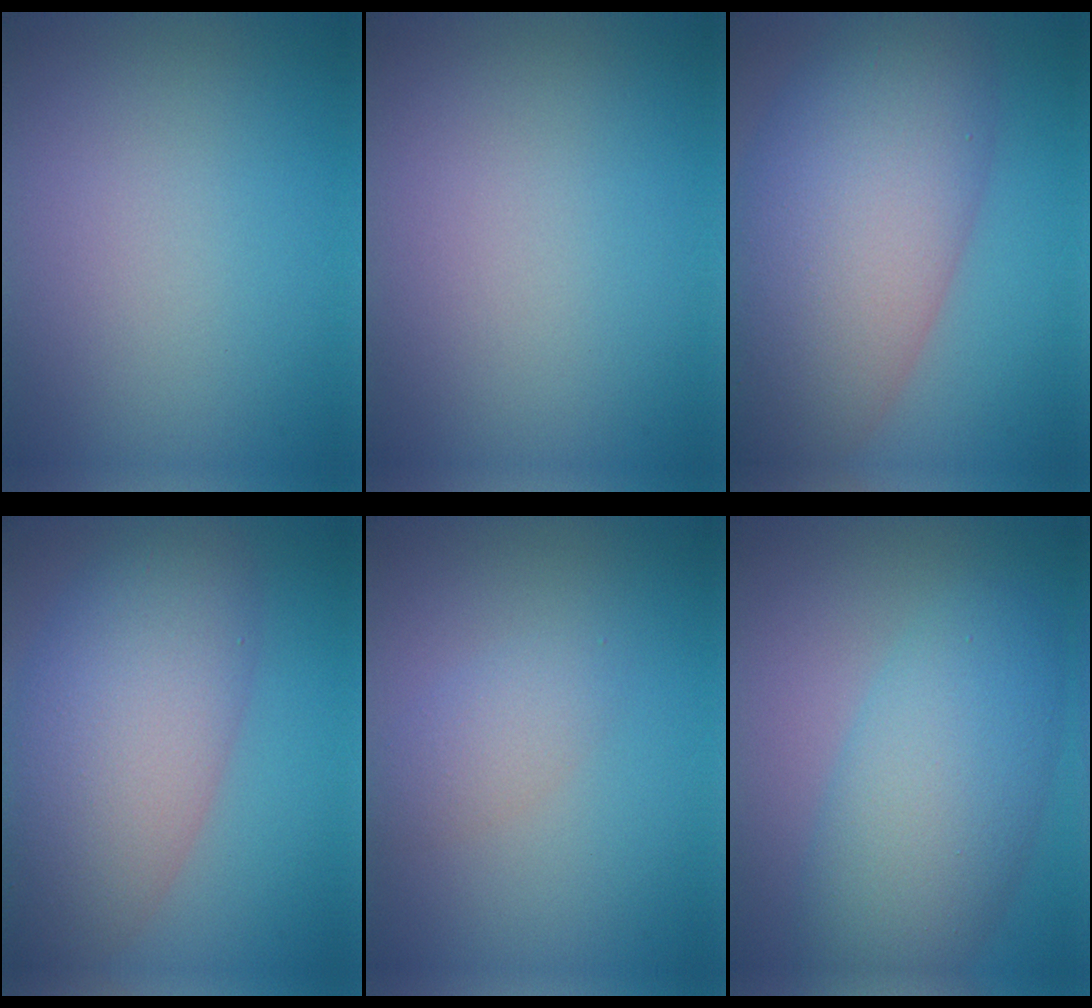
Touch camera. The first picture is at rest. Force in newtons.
{"total": 0.0}
{"total": 13.4, "press": 13.4, "slide": 0.5}
{"total": 10.6, "press": 10.6, "slide": 0.3}
{"total": 1.8, "press": 1.8, "slide": 0.0}
{"total": 7.4, "press": 7.4, "slide": 0.5}